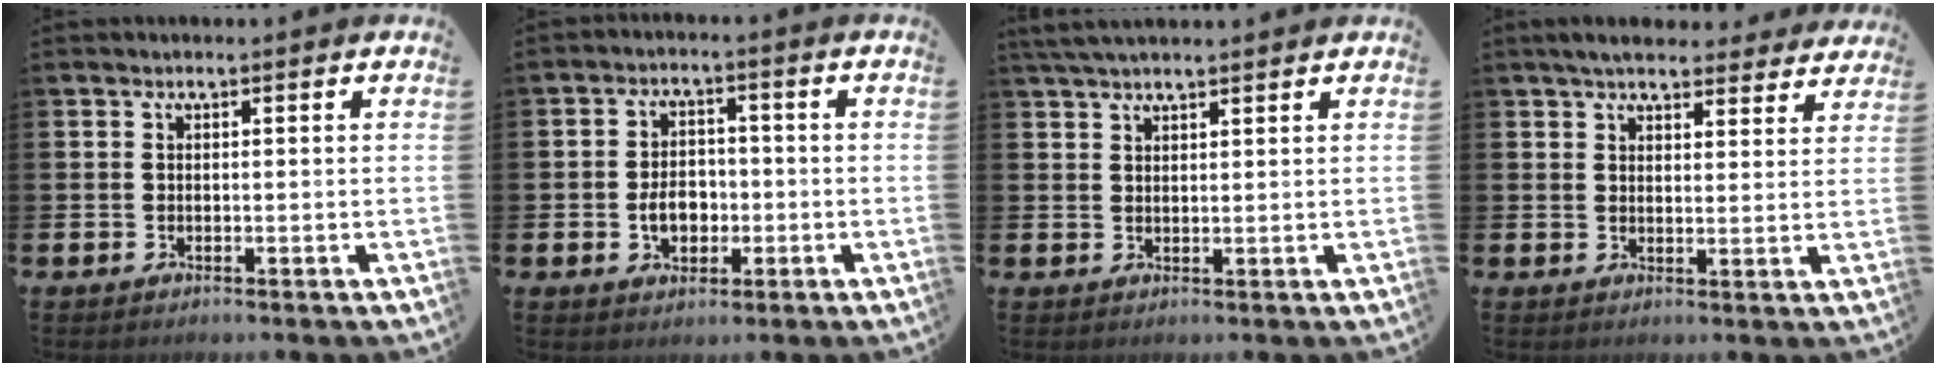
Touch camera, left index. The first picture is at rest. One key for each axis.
{"total": 4.5, "fx": -1.0, "fy": 3.3, "fz": 2.8, "tx": -0.036, "ty": -0.002, "tz": -0.026}
{"total": 3.3, "fx": 2.9, "fy": 0.6, "fz": 1.4, "tx": -0.032, "ty": -0.002, "tz": 0.055}
{"total": 4.9, "fx": 4.6, "fy": 1.2, "fz": 1.3, "tx": -0.028, "ty": -0.019, "tz": 0.081}